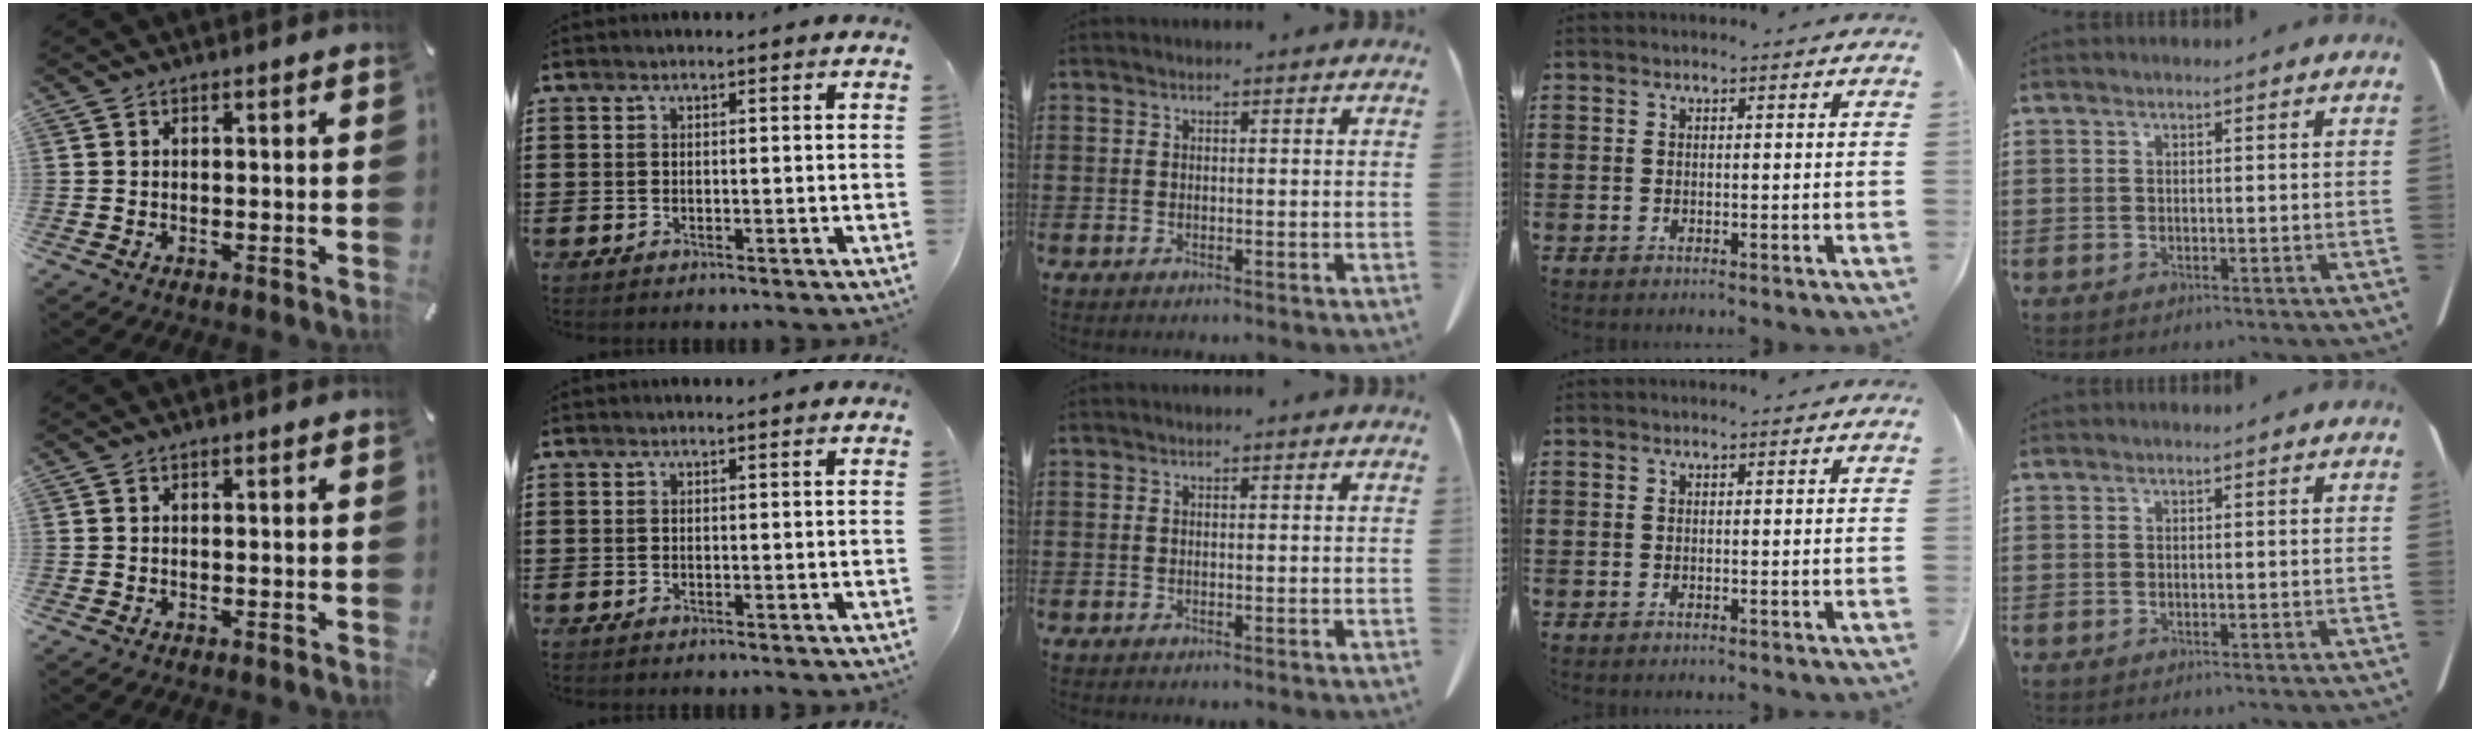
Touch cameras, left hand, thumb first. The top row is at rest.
{}